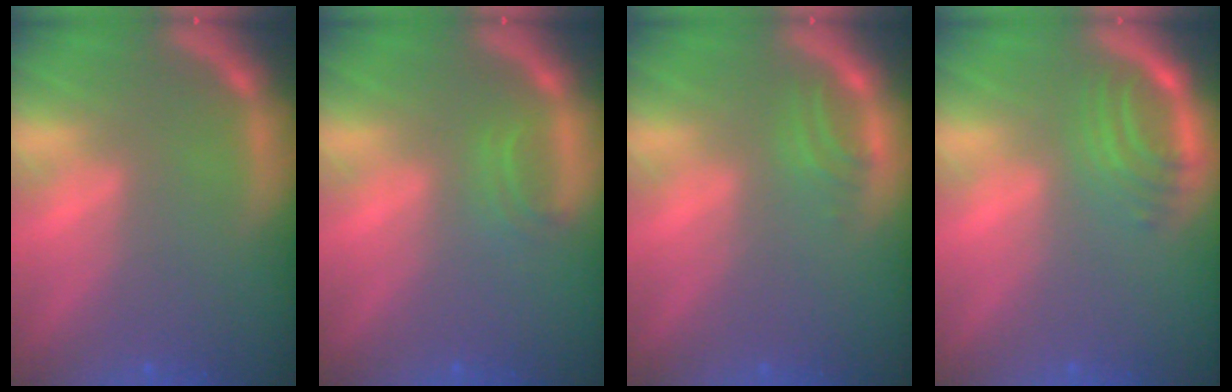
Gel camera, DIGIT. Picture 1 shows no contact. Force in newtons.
{"total": 1.4}
{"total": 1.5}
{"total": 3.4}